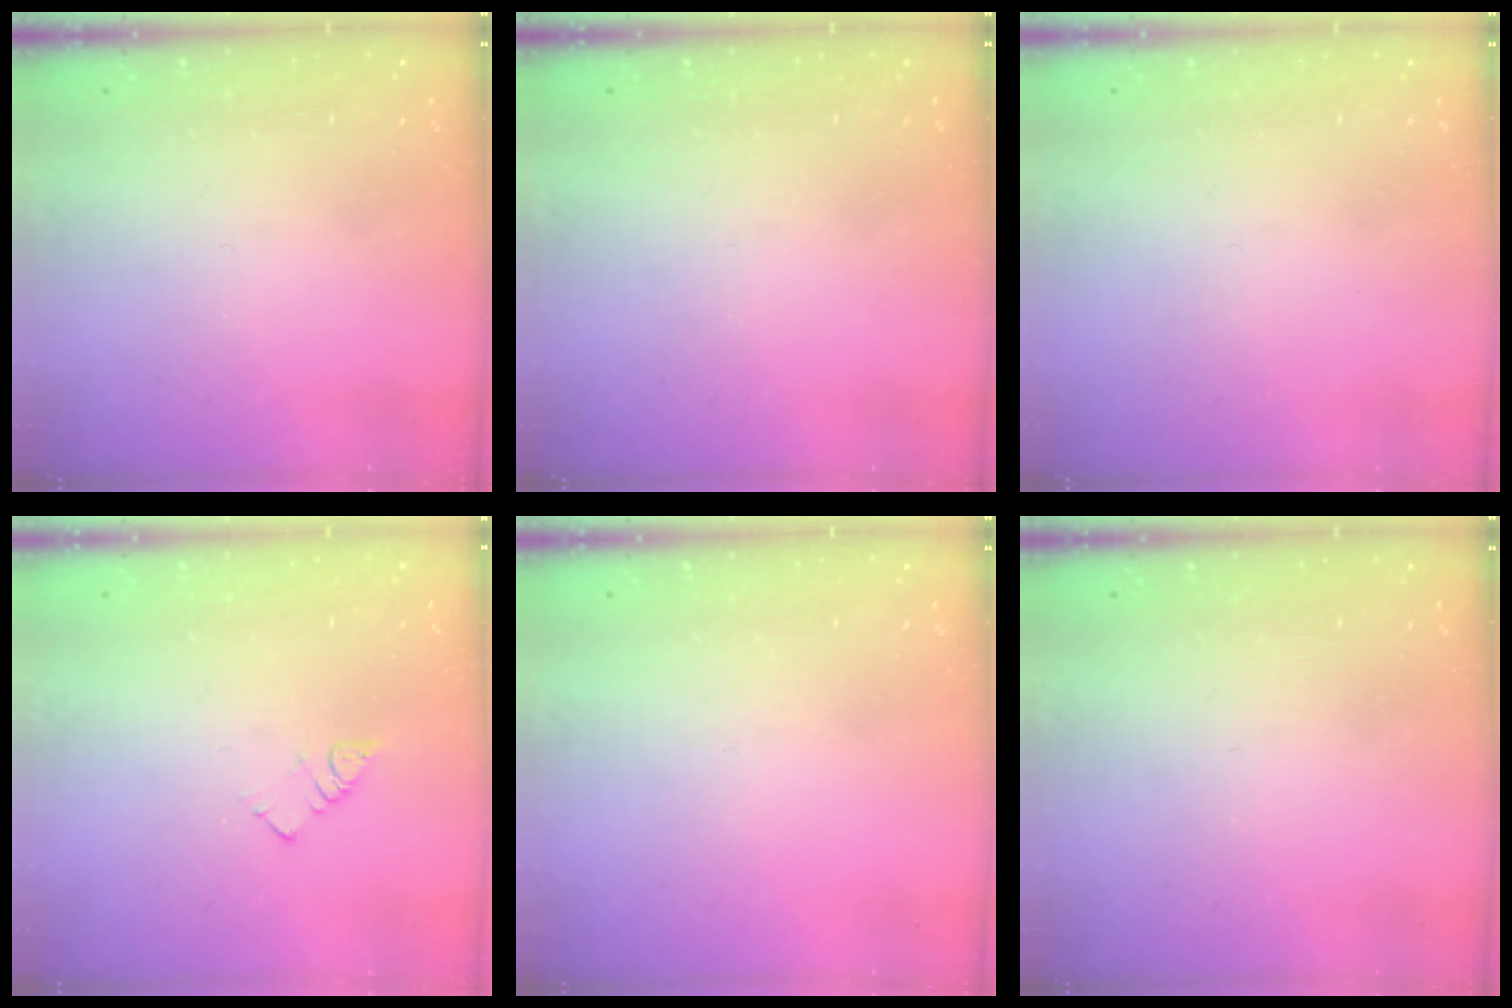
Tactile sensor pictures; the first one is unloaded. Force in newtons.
{"total": 0.0}
{"total": 1.6, "press": 1.6, "slide": 0.1}
{"total": 2.5, "press": 2.5, "slide": 0.1}
{"total": 0.0}
{"total": 0.0}